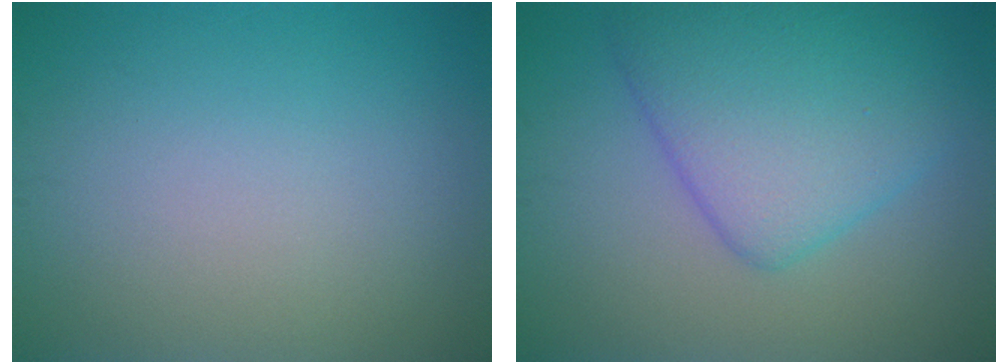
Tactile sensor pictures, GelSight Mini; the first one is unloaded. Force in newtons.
{"total": 7.0, "press": 7.0, "slide": 0.2}